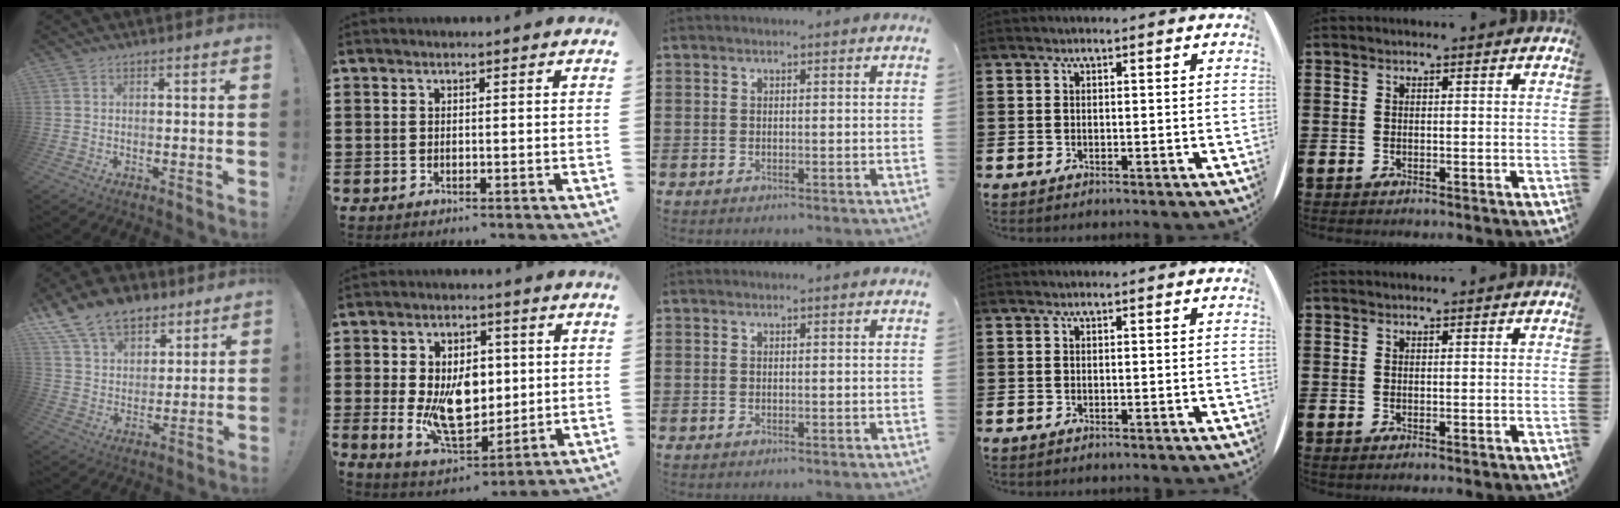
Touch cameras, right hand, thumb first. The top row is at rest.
{"thumb": {"total": 14.8, "force": [10.5, 9.0, 5.4], "torque": [-0.106, -0.065, 0.201]}, "index": {"total": 11.1, "force": [0.2, 6.7, 8.9], "torque": [-0.163, 0.001, 0.002]}}